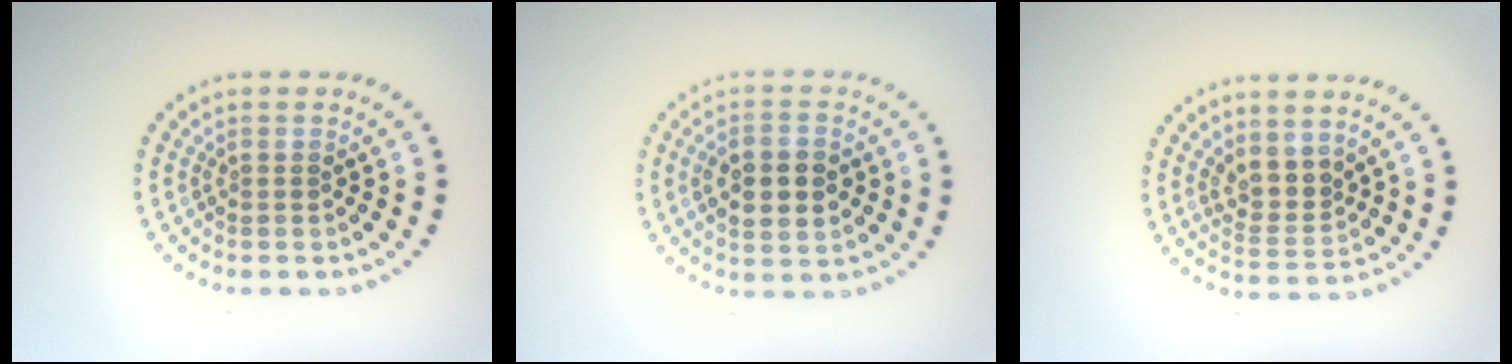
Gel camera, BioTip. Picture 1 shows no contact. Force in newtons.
{"total": 4.4, "press": 4.4, "slide": 0.2}
{"total": 2.7, "press": 2.2, "slide": 1.5}